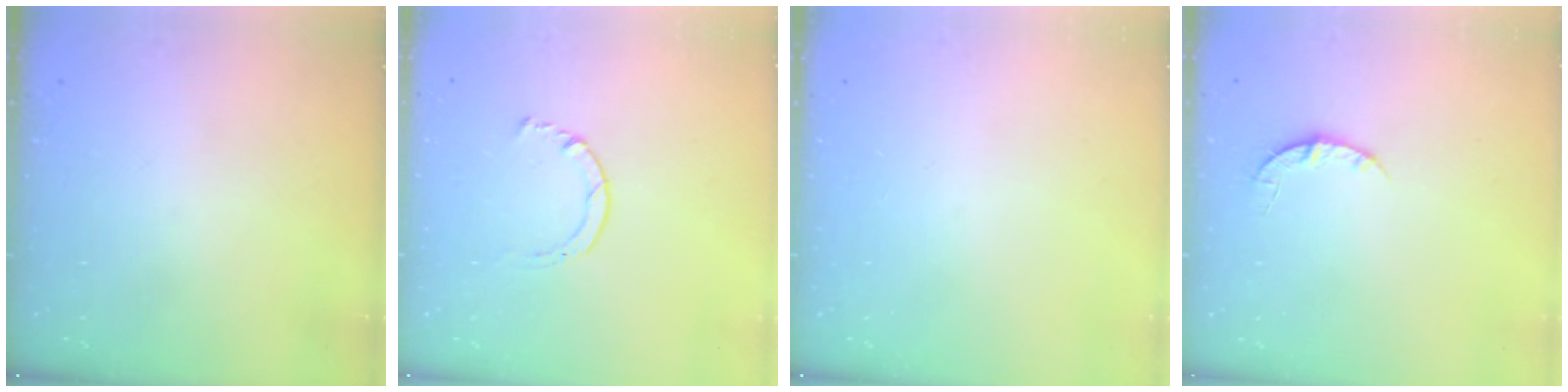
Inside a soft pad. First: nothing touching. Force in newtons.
{"total": 2.0, "press": 1.9, "slide": 0.3}
{"total": 0.0}
{"total": 3.2, "press": 3.2, "slide": 0.5}